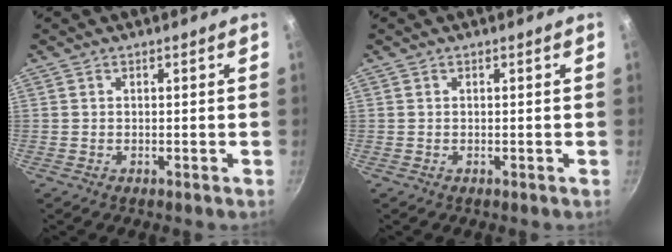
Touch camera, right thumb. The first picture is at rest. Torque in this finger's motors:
{"motor_torque": [-0.03, -0.08, 0.10, 0.03, 0.01]}